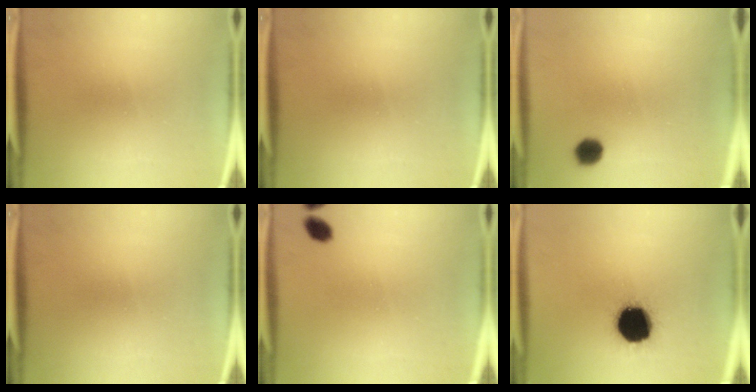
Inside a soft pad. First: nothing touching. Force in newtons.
{"total": 0.0}
{"total": 3.8}
{"total": 0.0}
{"total": 2.5}
{"total": 19.1}